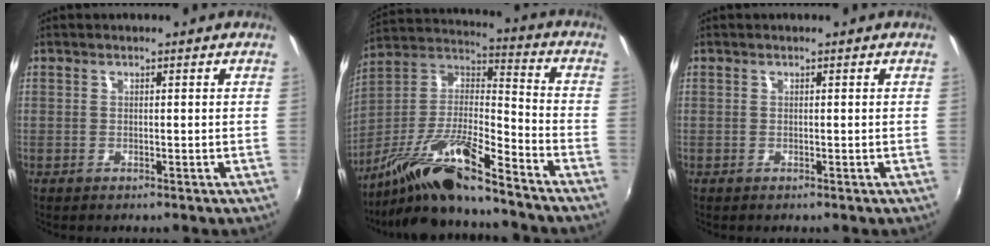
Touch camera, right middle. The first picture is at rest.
{"total": 15.7, "force": [-12.4, 1.8, 9.5], "torque": [-0.187, -0.004, -0.243]}
{"total": 0.0}